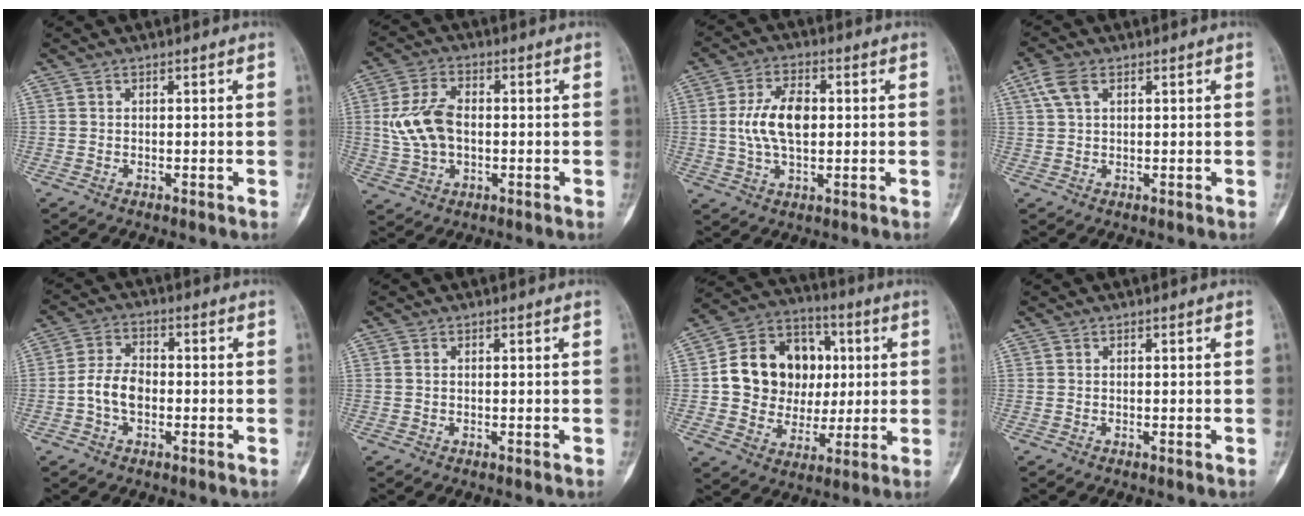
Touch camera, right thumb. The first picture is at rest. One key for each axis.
{"total": 9.9, "fx": 0.0, "fy": 6.2, "fz": 7.7, "tx": -0.152, "ty": 0.011, "tz": 0.001}
{"total": 9.7, "fx": 0.6, "fy": 5.3, "fz": 8.1, "tx": -0.152, "ty": 0.008, "tz": 0.011}
{"total": 4.3, "fx": 1.9, "fy": 2.5, "fz": 3.0, "tx": -0.070, "ty": 0.012, "tz": 0.040}
{"total": 6.4, "fx": -1.4, "fy": 4.2, "fz": 4.7, "tx": -0.085, "ty": 0.021, "tz": -0.034}
{"total": 0.7, "fx": 0.1, "fy": 0.5, "fz": 0.5, "tx": -0.014, "ty": 0.000, "tz": 0.002}
{"total": 18.0, "fx": 1.7, "fy": 15.2, "fz": 9.6, "tx": -0.117, "ty": 0.025, "tz": 0.039}
{"total": 0.0}